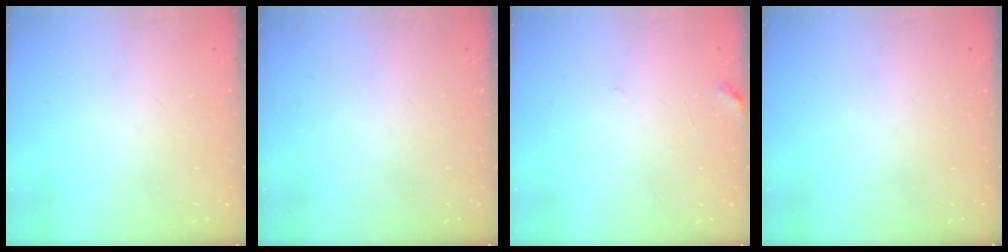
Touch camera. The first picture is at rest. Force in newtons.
{"total": 0.0}
{"total": 3.5, "press": 3.5, "slide": 0.3}
{"total": 0.0}